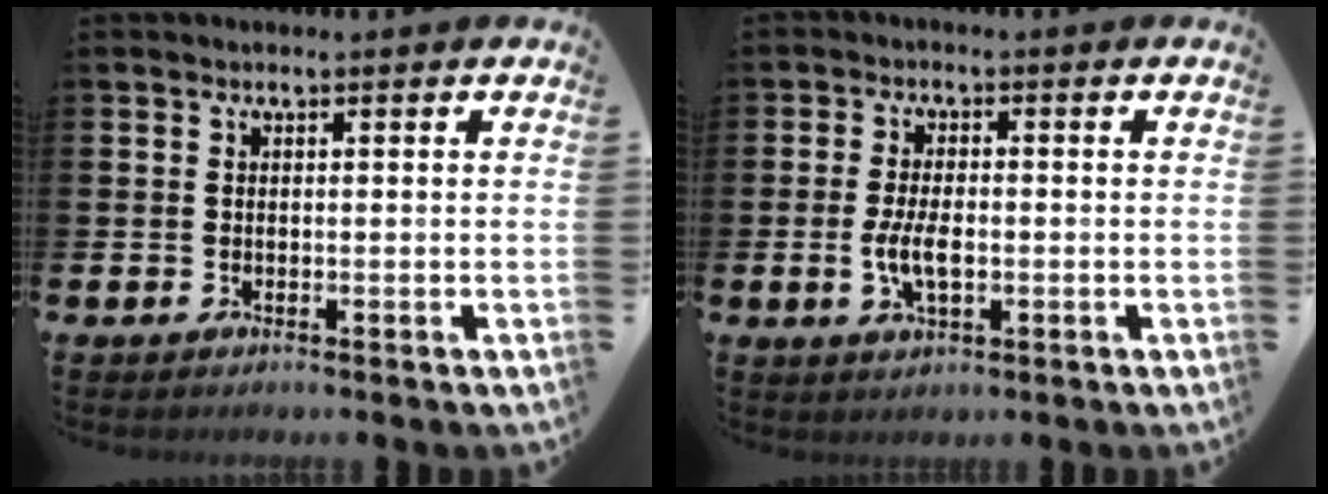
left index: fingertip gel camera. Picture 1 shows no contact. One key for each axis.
{"total": 4.5, "fx": -0.6, "fy": 2.1, "fz": 3.9, "tx": -0.077, "ty": 0.003, "tz": -0.012}